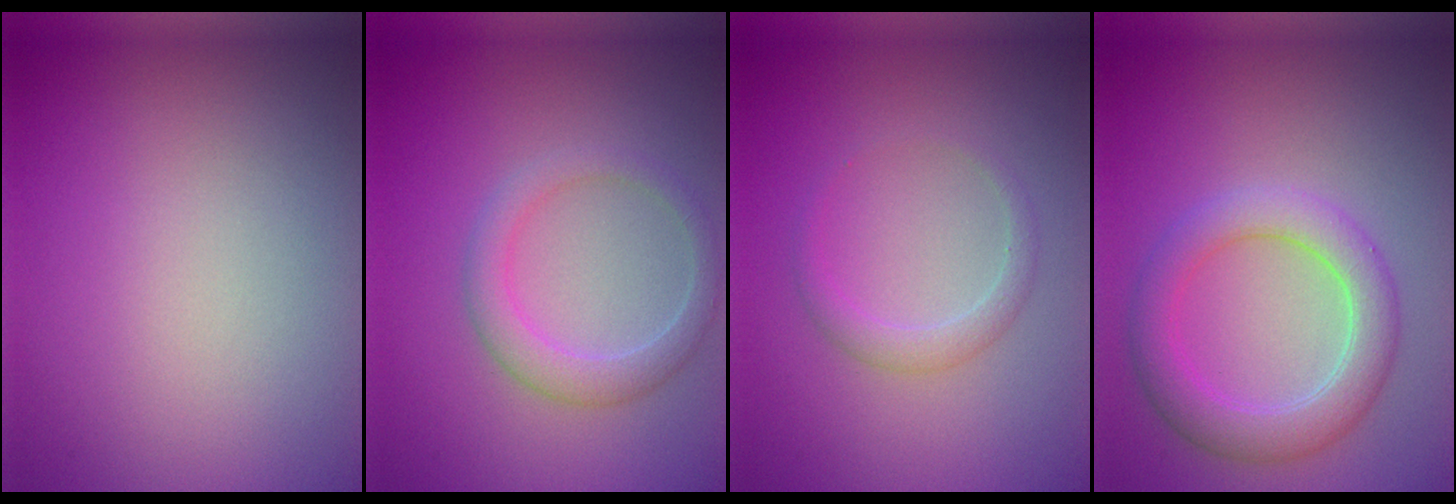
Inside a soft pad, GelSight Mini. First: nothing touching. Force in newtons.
{"total": 2.7, "press": 2.7, "slide": 0.2}
{"total": 1.6, "press": 1.6, "slide": 0.1}
{"total": 4.6, "press": 4.6, "slide": 0.4}